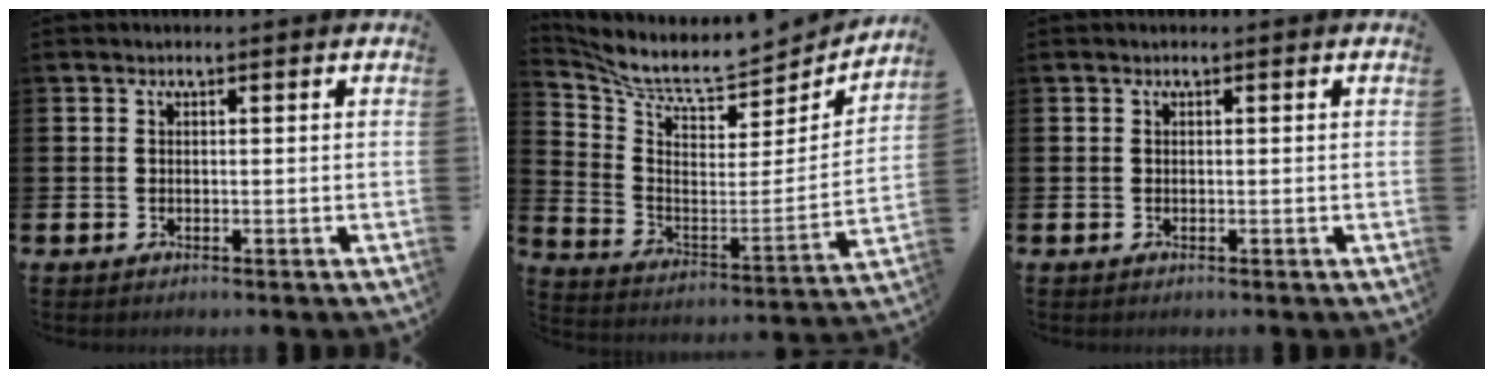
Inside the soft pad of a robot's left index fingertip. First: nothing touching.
{"total": 8.3, "force": [7.3, 2.4, 3.1], "torque": [-0.088, -0.065, 0.119]}
{"total": 0.0}